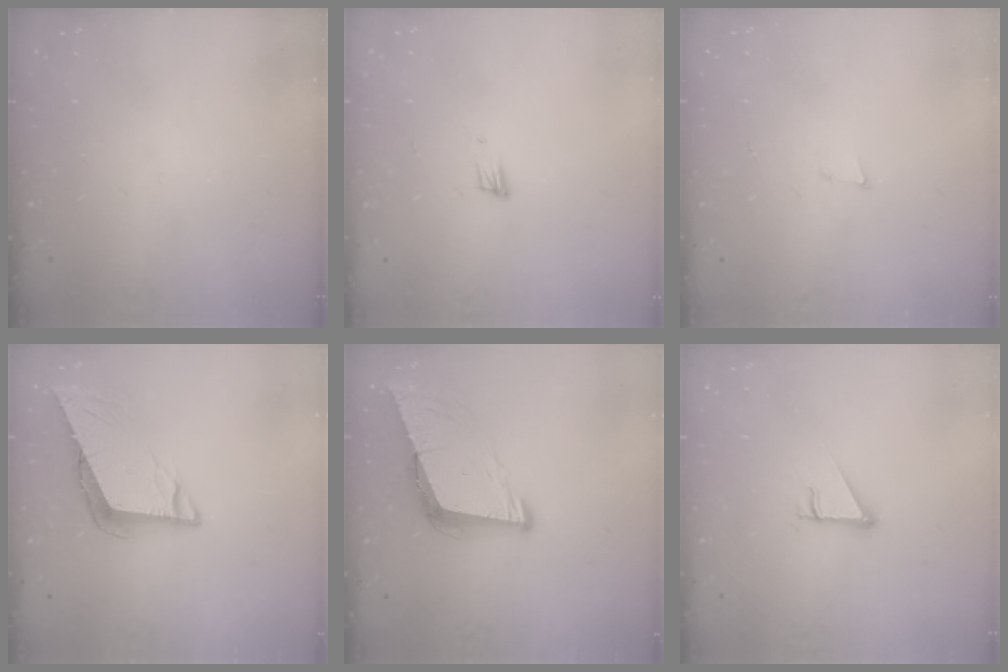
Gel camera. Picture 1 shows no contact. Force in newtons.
{"total": 5.1, "press": 4.9, "slide": 1.1}
{"total": 3.5, "press": 2.3, "slide": 2.6}
{"total": 8.0, "press": 8.0, "slide": 0.8}
{"total": 9.1, "press": 8.2, "slide": 3.8}
{"total": 2.5, "press": 2.5, "slide": 0.1}